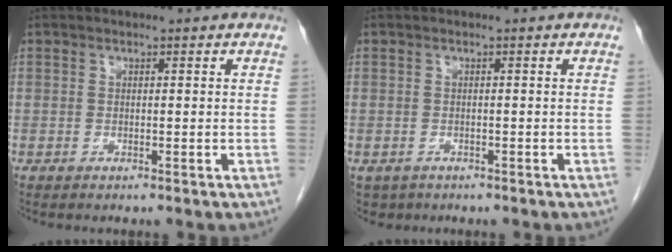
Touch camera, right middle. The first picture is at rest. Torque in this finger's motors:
{"motor_torque": [0.01, 0.00, 0.01, 0.00]}